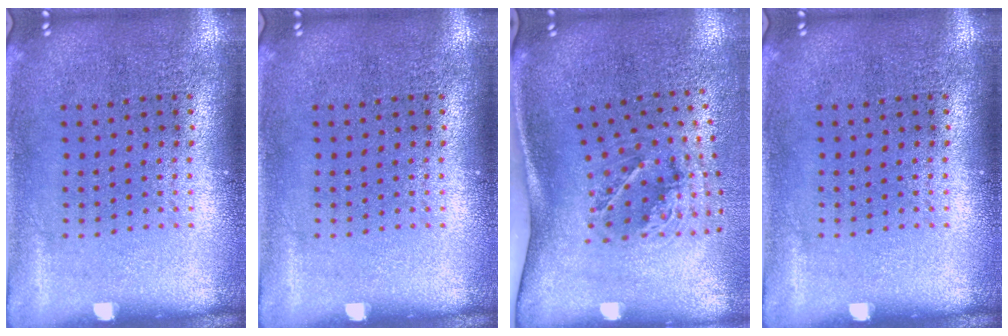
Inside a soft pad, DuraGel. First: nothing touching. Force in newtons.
{"total": 0.0}
{"total": 2.1, "press": 1.3, "slide": 1.6}
{"total": 0.0}